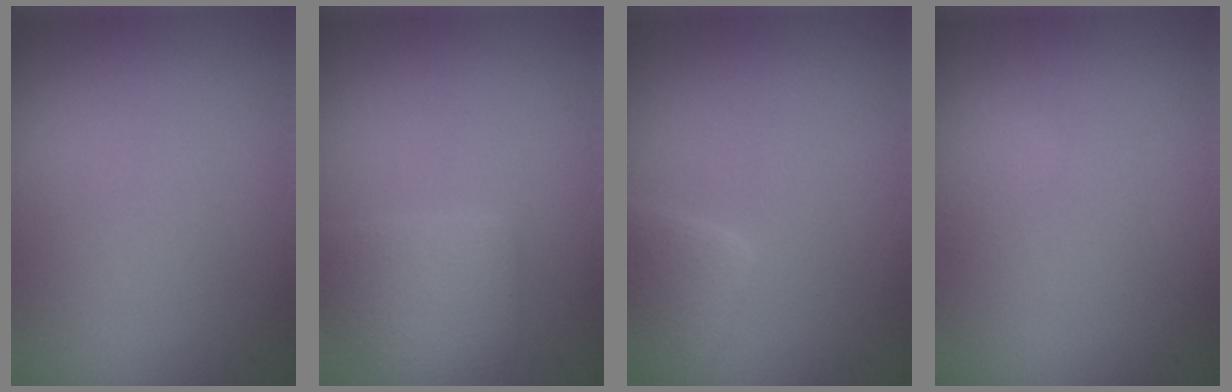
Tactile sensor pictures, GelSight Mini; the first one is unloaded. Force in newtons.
{"total": 2.4, "press": 2.4, "slide": 0.2}
{"total": 2.1, "press": 2.1, "slide": 0.1}
{"total": 0.6, "press": 0.6, "slide": 0.1}